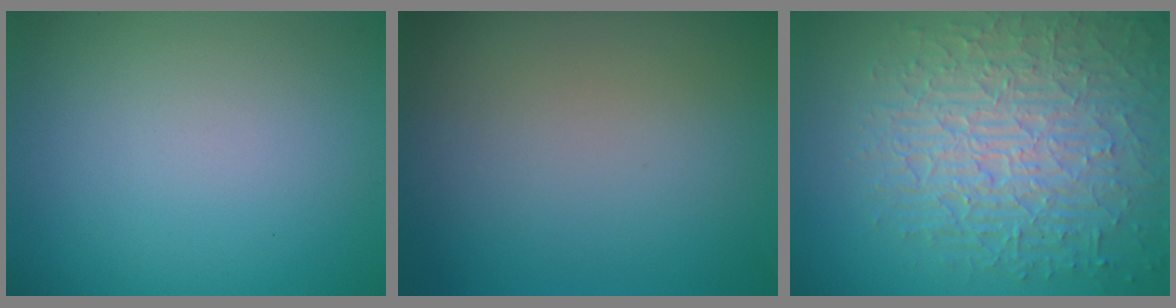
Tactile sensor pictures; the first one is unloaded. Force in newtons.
{"total": 0.0}
{"total": 8.9, "press": 6.3, "slide": 6.4}